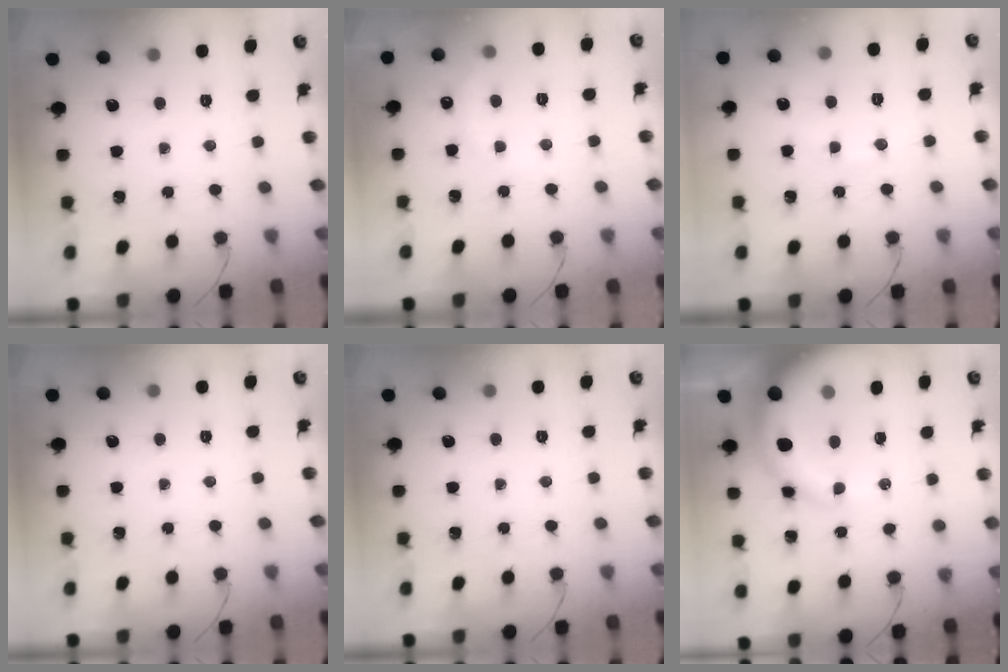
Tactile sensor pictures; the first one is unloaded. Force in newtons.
{"total": 6.1, "press": 5.9, "slide": 1.3}
{"total": 3.6, "press": 3.4, "slide": 1.0}
{"total": 0.0}
{"total": 0.0}
{"total": 11.6, "press": 11.2, "slide": 3.3}